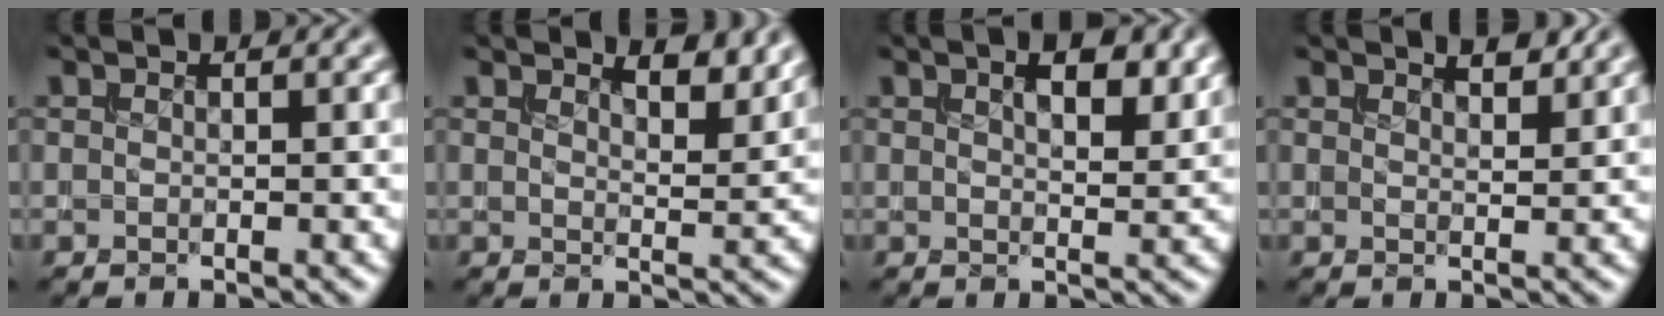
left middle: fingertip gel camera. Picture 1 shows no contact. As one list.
[{"total": 3.7, "force": [2.9, 0.9, 2.0], "torque": [-0.034, -0.004, 0.040]}, {"total": 3.9, "force": [2.0, 1.5, 3.0], "torque": [-0.046, 0.001, 0.032]}, {"total": 1.9, "force": [1.6, 0.3, 1.0], "torque": [-0.014, 0.000, 0.026]}]